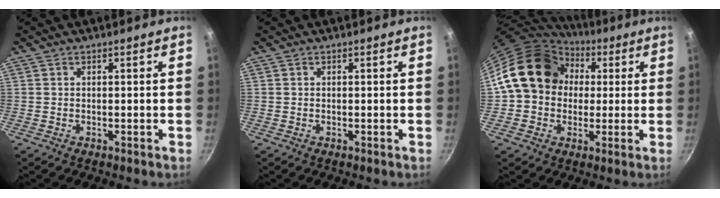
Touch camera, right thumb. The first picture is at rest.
{"total": 0.0}
{"total": 17.1, "force": [3.1, 14.2, 9.1], "torque": [-0.126, 0.034, 0.043]}